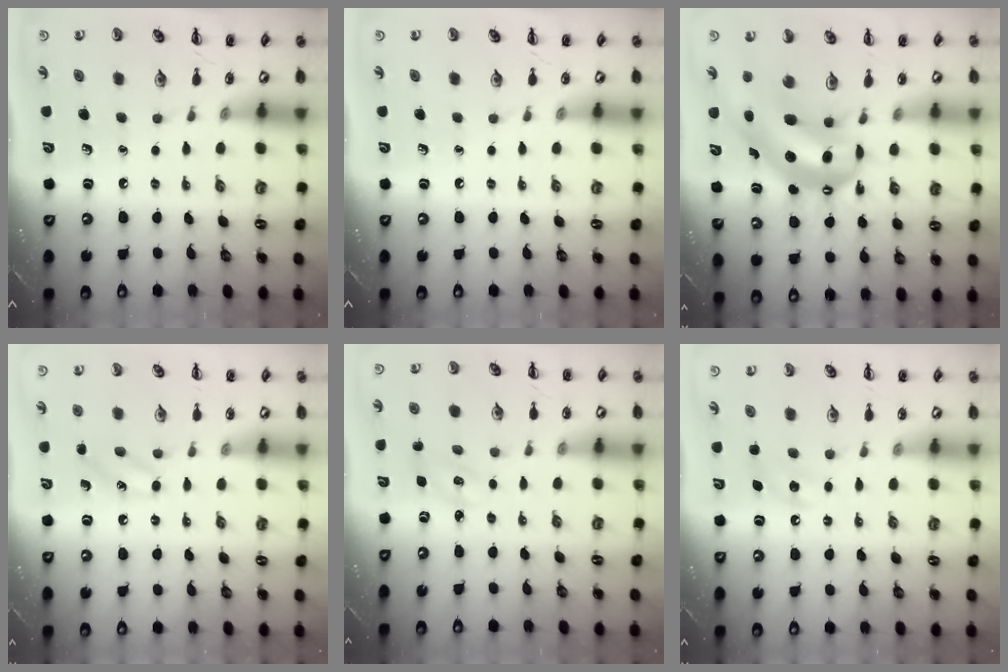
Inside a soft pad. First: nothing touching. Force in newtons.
{"total": 0.0}
{"total": 8.9, "press": 8.6, "slide": 2.4}
{"total": 7.7, "press": 7.4, "slide": 1.9}
{"total": 1.8, "press": 1.8, "slide": 0.5}
{"total": 4.4, "press": 4.2, "slide": 1.5}